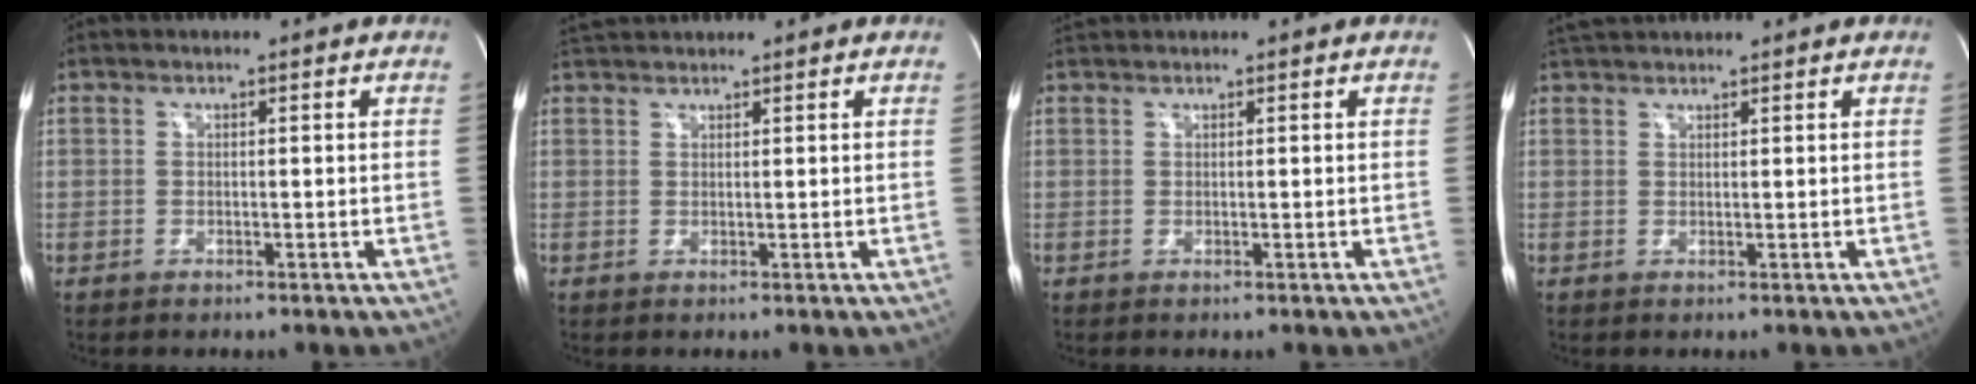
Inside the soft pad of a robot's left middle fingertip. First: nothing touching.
{"total": 3.1, "force": [3.0, 0.2, 0.7], "torque": [-0.020, 0.027, 0.059]}
{"total": 1.1, "force": [1.1, -0.3, 0.0], "torque": [-0.010, 0.015, 0.028]}
{"total": 3.8, "force": [3.6, 0.5, 1.1], "torque": [-0.026, 0.031, 0.067]}